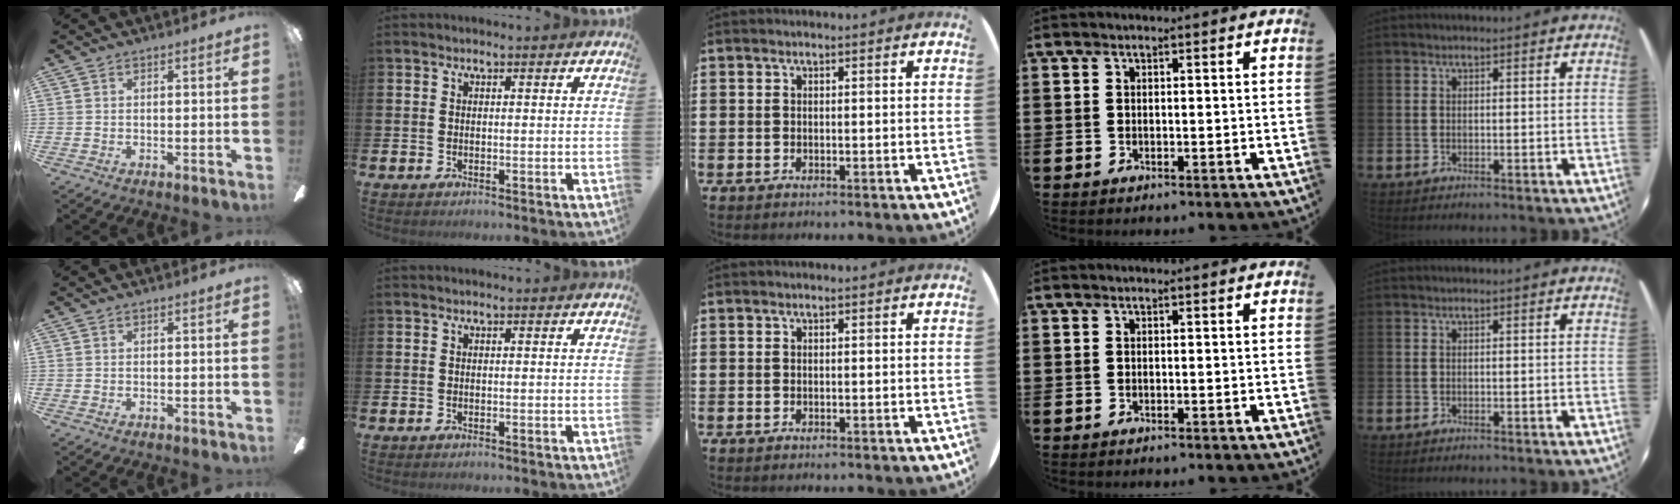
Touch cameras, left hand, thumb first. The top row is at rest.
{}